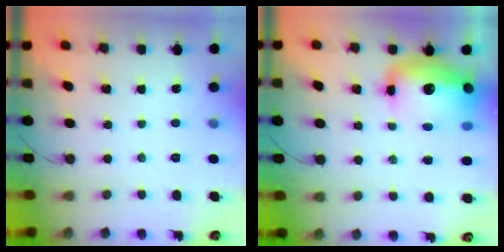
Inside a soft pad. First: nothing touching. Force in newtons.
{"total": 17.1, "press": 16.6, "slide": 4.1}